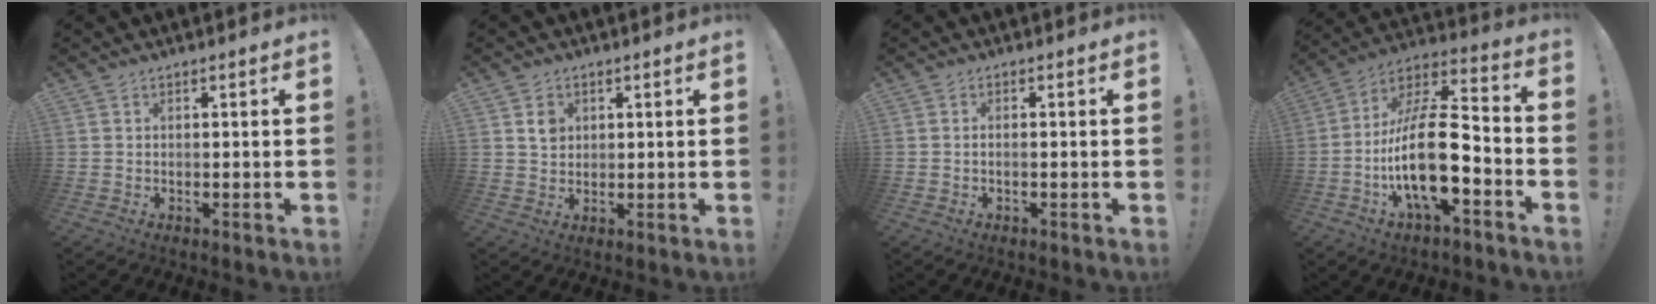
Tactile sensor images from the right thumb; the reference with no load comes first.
{"total": 3.6, "force": [1.5, 2.9, 1.4], "torque": [-0.002, -0.009, 0.022]}
{"total": 1.1, "force": [-0.4, -0.1, 1.0], "torque": [-0.018, 0.001, -0.006]}
{"total": 21.1, "force": [-4.9, 8.4, 18.8], "torque": [-0.359, 0.022, -0.083]}